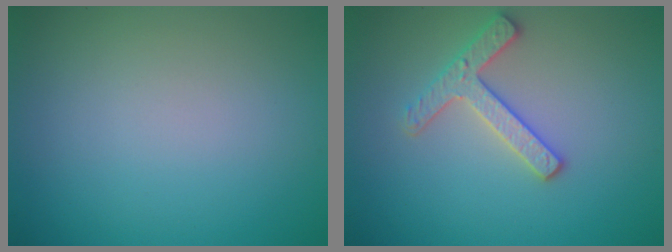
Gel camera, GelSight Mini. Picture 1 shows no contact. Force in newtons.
{"total": 2.7, "press": 2.6, "slide": 0.7}